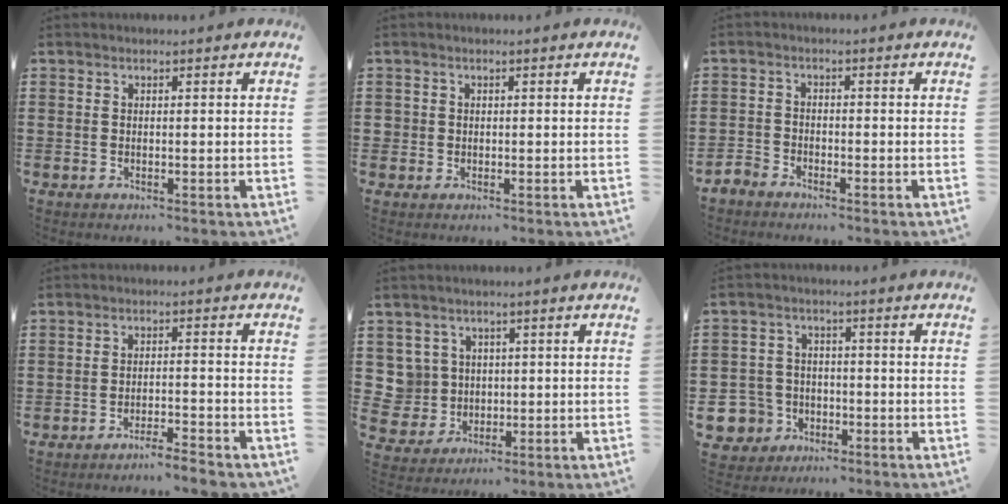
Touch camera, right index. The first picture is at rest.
{"total": 0.9, "force": [0.0, 0.9, 0.2], "torque": [-0.006, 0.003, -0.002]}
{"total": 2.3, "force": [-2.2, 0.6, 0.1], "torque": [-0.016, -0.002, -0.051]}
{"total": 3.2, "force": [-3.1, -0.5, 0.6], "torque": [-0.013, -0.003, -0.065]}
{"total": 4.6, "force": [0.9, 4.5, 0.5], "torque": [-0.042, 0.010, 0.016]}
{"total": 6.4, "force": [-2.9, 5.4, 1.9], "torque": [-0.087, 0.004, -0.062]}